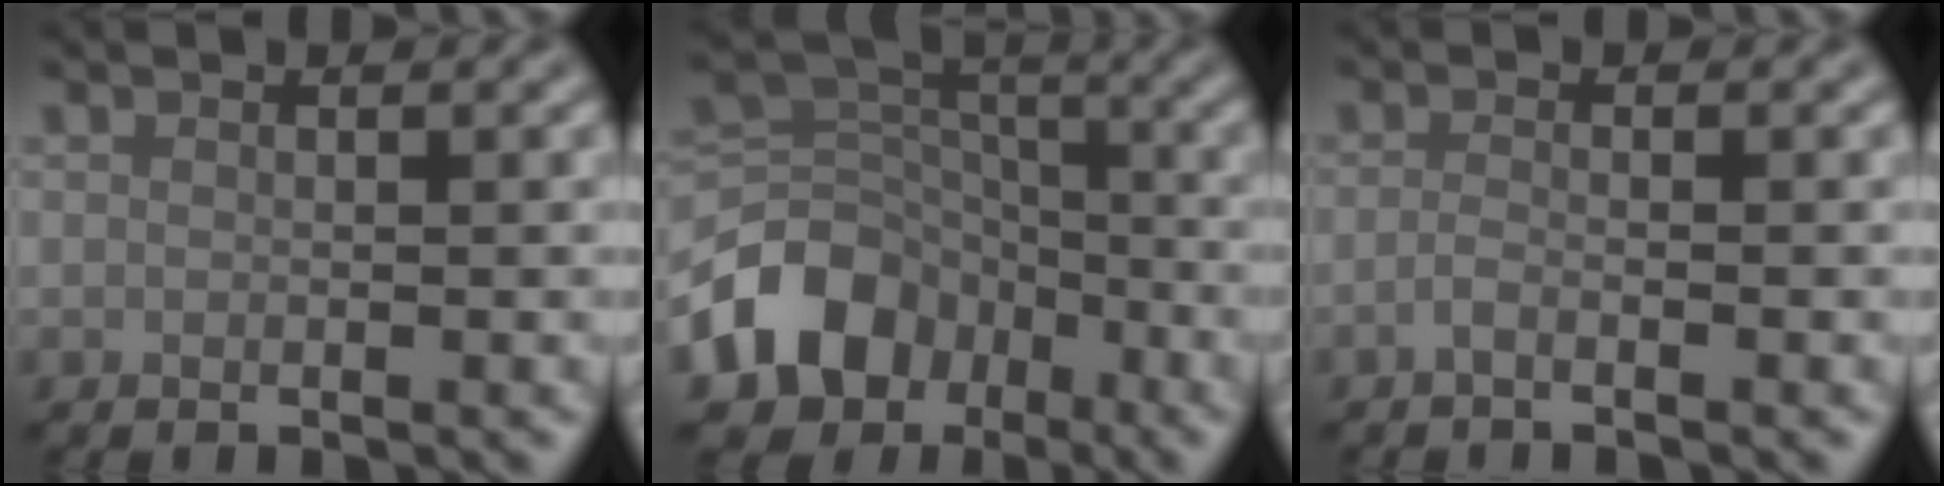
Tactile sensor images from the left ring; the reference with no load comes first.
{"total": 8.7, "force": [-4.7, 6.5, 3.6], "torque": [-0.063, 0.000, -0.098]}
{"total": 1.0, "force": [-0.7, 0.2, 0.7], "torque": [-0.015, 0.000, -0.019]}